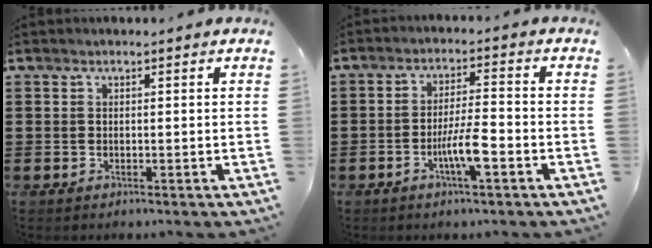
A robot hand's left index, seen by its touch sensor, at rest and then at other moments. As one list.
[{"total": 6.0, "force": [-2.5, 1.0, 5.4], "torque": [-0.101, -0.004, -0.046]}]